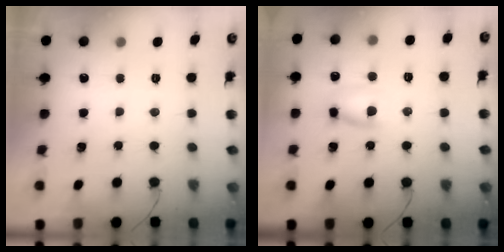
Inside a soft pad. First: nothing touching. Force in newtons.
{"total": 8.0, "press": 7.9, "slide": 0.8}